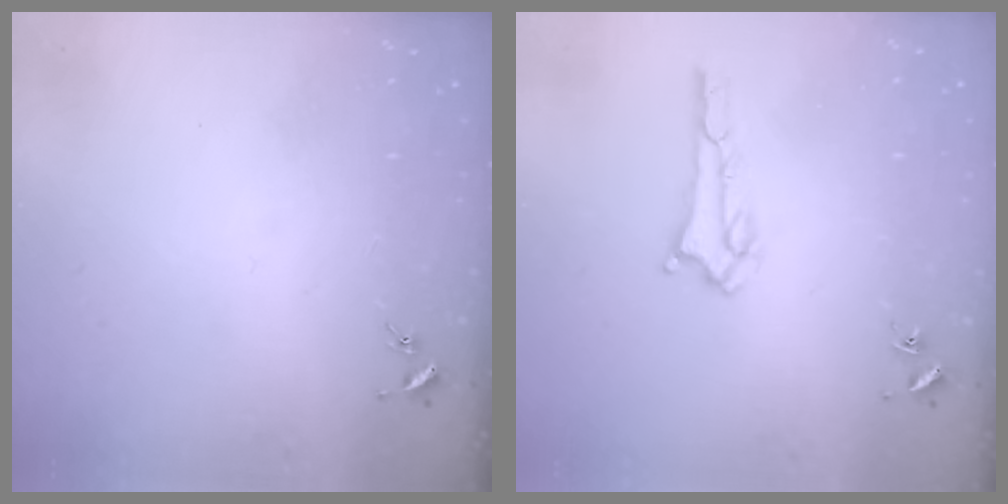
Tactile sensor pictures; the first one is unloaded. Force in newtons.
{"total": 1.8, "press": 1.8, "slide": 0.2}